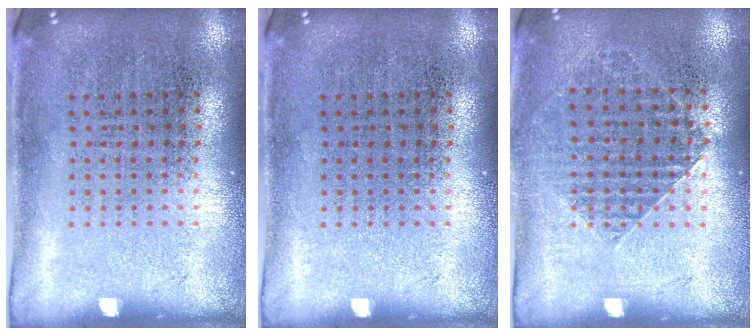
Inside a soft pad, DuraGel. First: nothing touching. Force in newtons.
{"total": 0.0}
{"total": 1.0, "press": 1.0, "slide": 0.2}